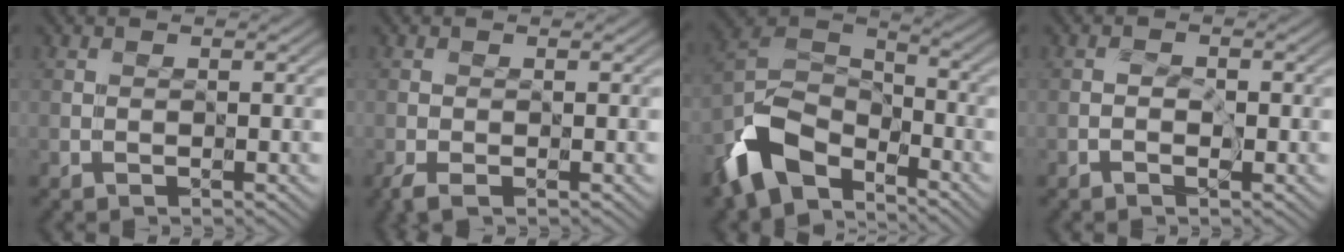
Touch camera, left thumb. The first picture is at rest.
{"total": 2.3, "force": [-1.3, 0.9, 1.7], "torque": [-0.036, -0.005, -0.023]}
{"total": 10.4, "force": [-6.8, 5.7, 5.5], "torque": [-0.120, -0.009, -0.150]}
{"total": 0.7, "force": [-0.5, 0.3, 0.4], "torque": [-0.004, 0.001, -0.009]}